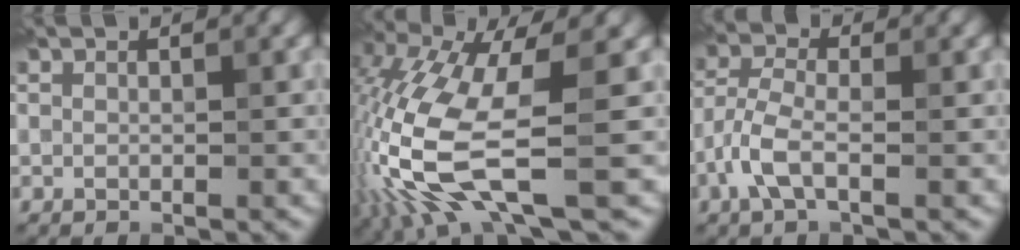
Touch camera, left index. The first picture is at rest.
{"total": 12.7, "force": [-3.4, 3.6, 11.7], "torque": [-0.286, -0.015, -0.062]}
{"total": 3.4, "force": [-1.7, 1.1, 2.7], "torque": [-0.070, 0.007, -0.043]}